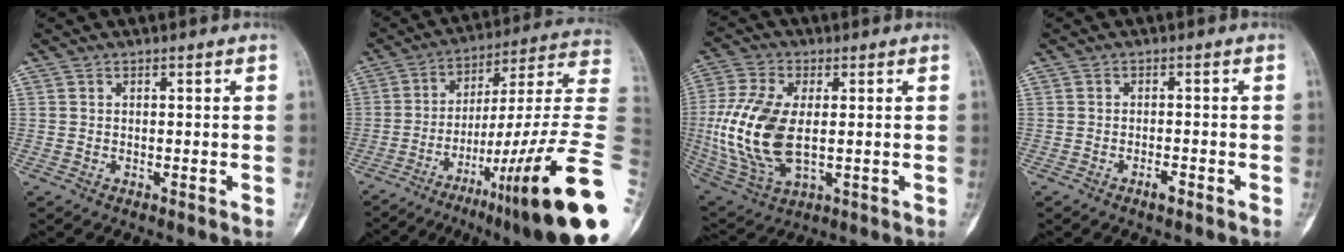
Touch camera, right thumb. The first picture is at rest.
{"total": 28.8, "force": [-10.6, 4.0, 26.5], "torque": [-0.319, 0.060, -0.156]}
{"total": 16.8, "force": [-0.2, 9.1, 14.1], "torque": [-0.310, -0.007, 0.005]}
{"total": 1.8, "force": [-1.2, 0.5, 1.3], "torque": [-0.027, 0.004, -0.022]}